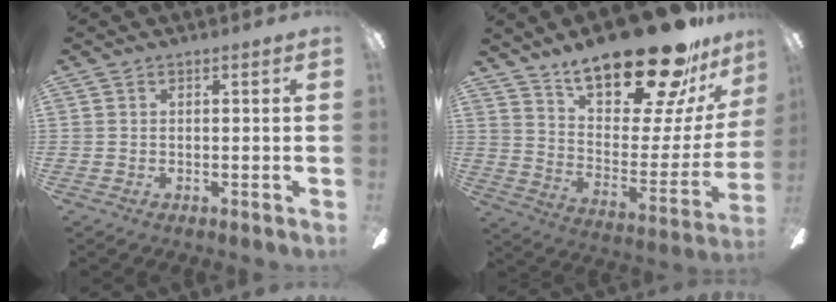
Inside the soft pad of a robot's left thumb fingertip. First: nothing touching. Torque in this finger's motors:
{"motor_torque": [3.23, 1.78, 1.34, -1.43, 0.21]}